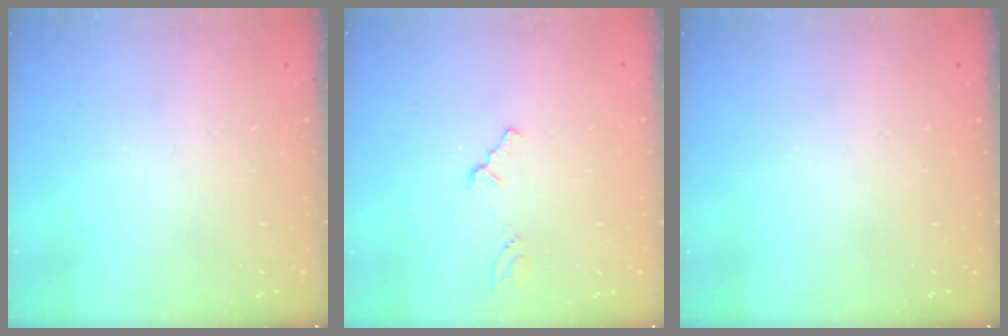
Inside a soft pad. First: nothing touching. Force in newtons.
{"total": 0.0}
{"total": 0.0}